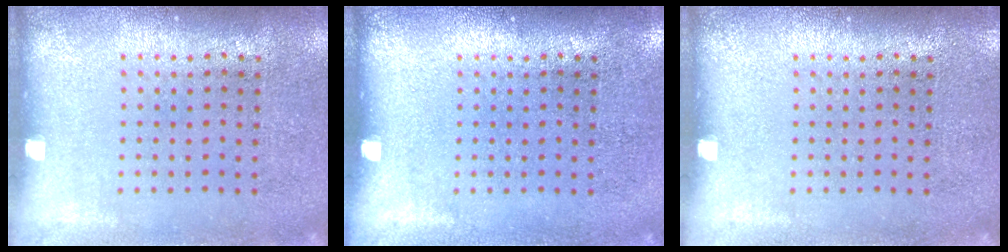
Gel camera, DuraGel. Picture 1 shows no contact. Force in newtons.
{"total": 0.0}
{"total": 0.0}